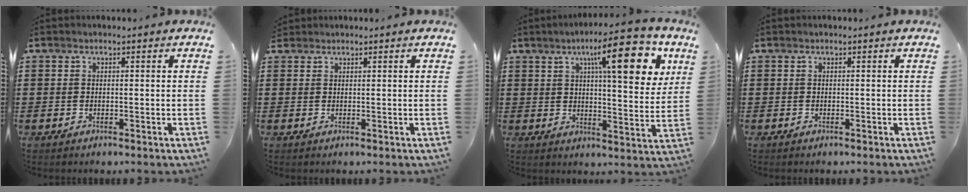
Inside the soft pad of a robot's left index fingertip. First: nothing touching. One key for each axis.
{"total": 0.9, "fx": 0.8, "fy": 0.3, "fz": 0.0, "tx": -0.003, "ty": 0.001, "tz": 0.017}
{"total": 14.0, "fx": 7.1, "fy": 3.5, "fz": 11.6, "tx": -0.171, "ty": -0.017, "tz": 0.104}
{"total": 0.0}